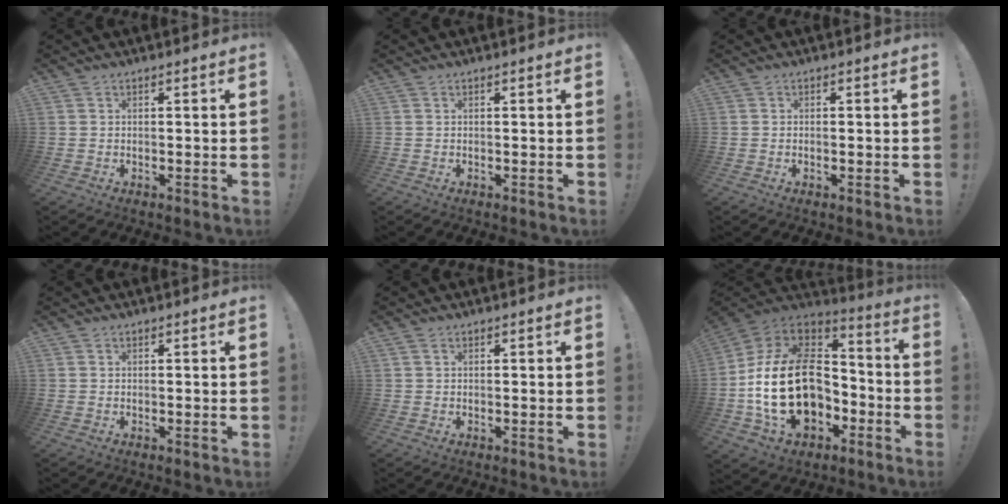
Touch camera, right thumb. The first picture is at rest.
{"total": 0.0}
{"total": 0.0}
{"total": 0.0}
{"total": 0.7, "force": [0.4, 0.4, 0.4], "torque": [-0.009, 0.001, 0.008]}
{"total": 26.9, "force": [-3.8, 18.0, 19.6], "torque": [-0.369, 0.030, -0.046]}